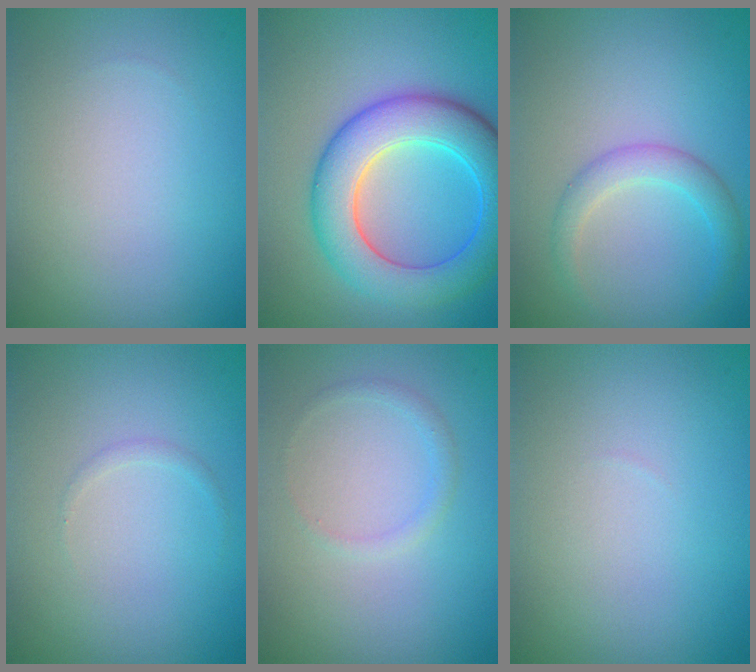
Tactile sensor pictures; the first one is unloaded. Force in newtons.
{"total": 8.2, "press": 8.2, "slide": 0.1}
{"total": 2.3, "press": 2.3, "slide": 0.0}
{"total": 0.5, "press": 0.5, "slide": 0.0}
{"total": 1.0, "press": 1.0, "slide": 0.0}
{"total": 0.0}